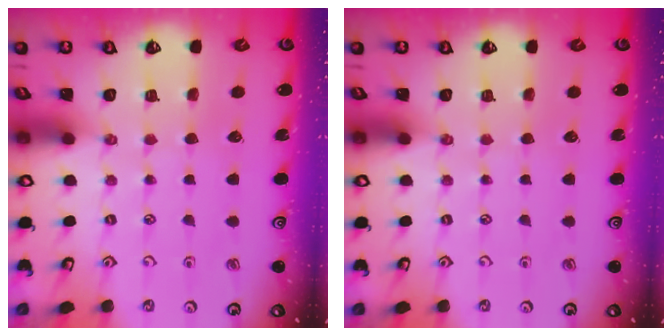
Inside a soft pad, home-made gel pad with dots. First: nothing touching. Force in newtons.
{"total": 0.0}